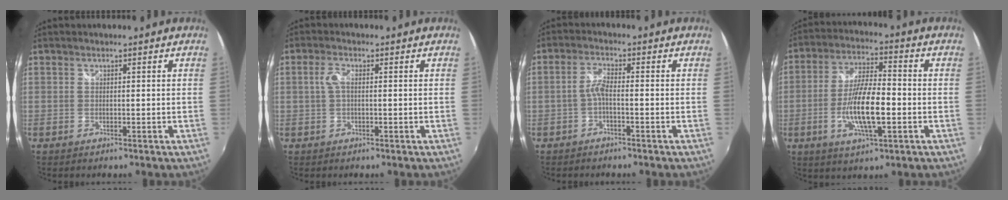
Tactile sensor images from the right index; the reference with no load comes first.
{"total": 2.6, "force": [0.2, 1.1, 2.4], "torque": [-0.051, 0.005, 0.003]}
{"total": 2.7, "force": [-1.2, 0.4, 2.4], "torque": [-0.058, 0.007, -0.025]}
{"total": 11.8, "force": [-3.1, 3.0, 11.0], "torque": [-0.215, -0.005, -0.056]}